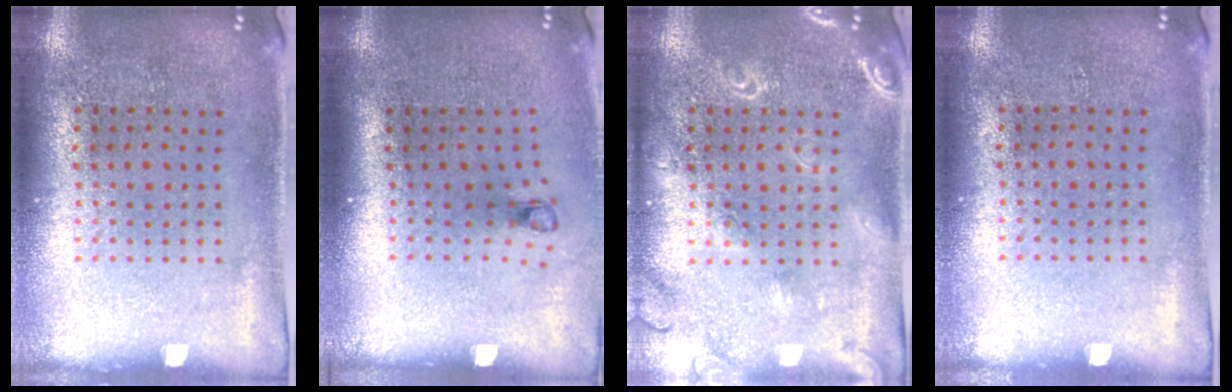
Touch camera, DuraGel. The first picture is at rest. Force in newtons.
{"total": 0.7, "press": 0.3, "slide": 0.6}
{"total": 1.8, "press": 1.8, "slide": 0.5}
{"total": 0.0}